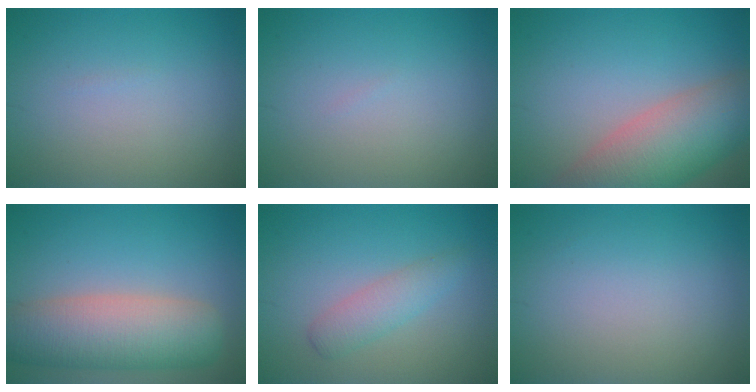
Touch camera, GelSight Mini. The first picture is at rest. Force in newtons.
{"total": 0.0}
{"total": 8.9, "press": 8.9, "slide": 0.4}
{"total": 8.1, "press": 8.1, "slide": 0.5}
{"total": 2.4, "press": 2.4, "slide": 0.1}
{"total": 0.0}